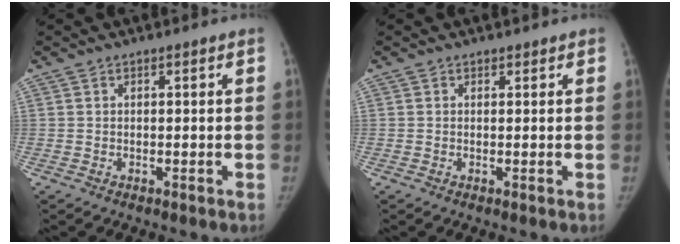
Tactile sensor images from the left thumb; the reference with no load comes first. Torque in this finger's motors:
{"motor_torque": [-0.11, 0.49, -0.66, 0.15, 0.03]}